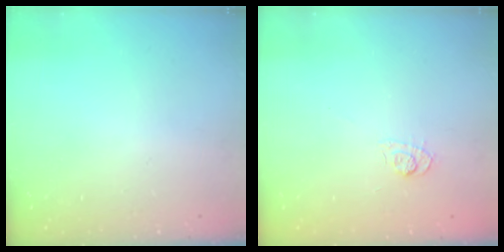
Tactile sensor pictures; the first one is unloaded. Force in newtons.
{"total": 3.8, "press": 3.4, "slide": 1.6}